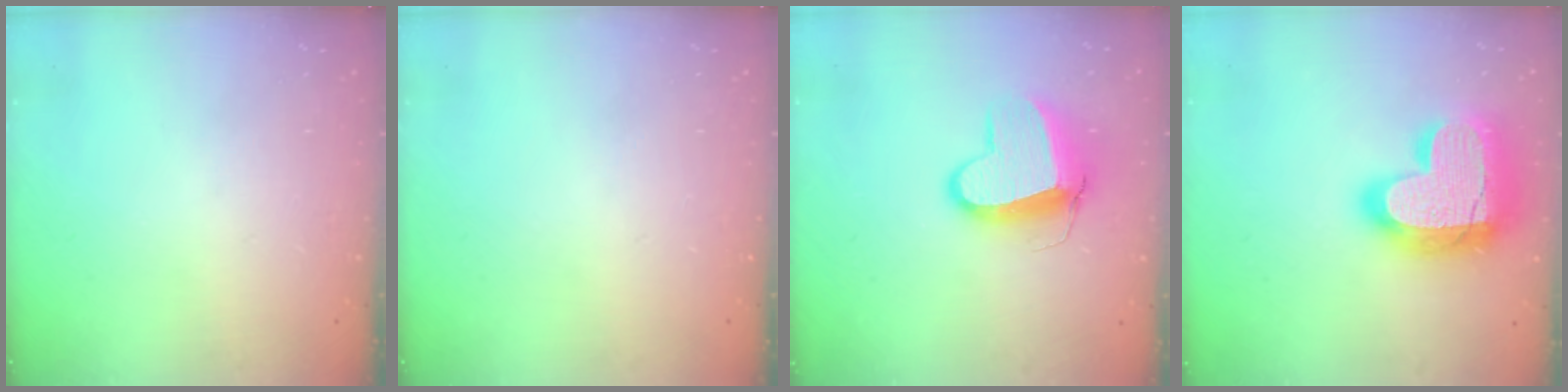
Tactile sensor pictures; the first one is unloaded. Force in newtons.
{"total": 0.0}
{"total": 12.0, "press": 11.9, "slide": 1.2}
{"total": 26.4, "press": 26.3, "slide": 2.0}